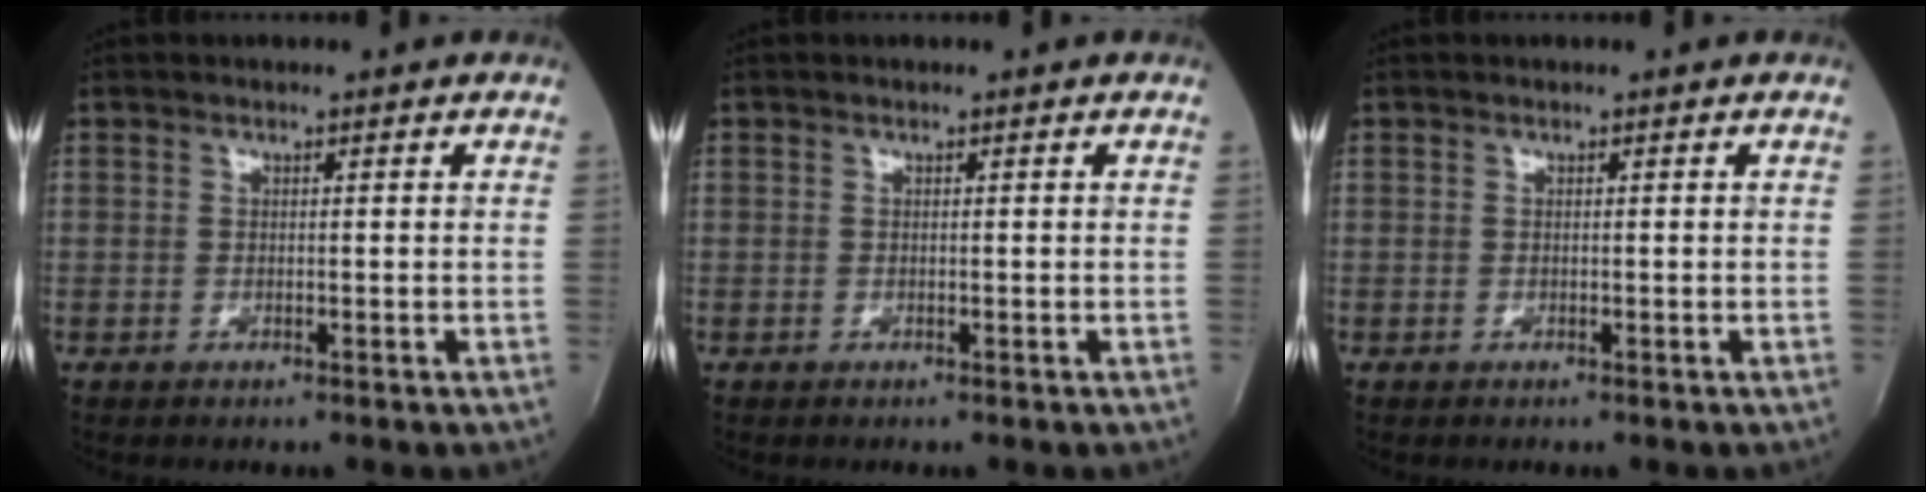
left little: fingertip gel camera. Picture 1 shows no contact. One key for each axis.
{"total": 0.0}
{"total": 0.0}